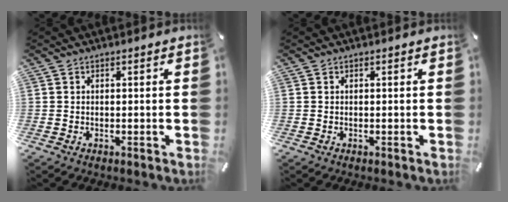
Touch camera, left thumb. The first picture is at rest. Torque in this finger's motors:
{"motor_torque": [0.00, 0.00, -0.02, 0.02, 0.00]}